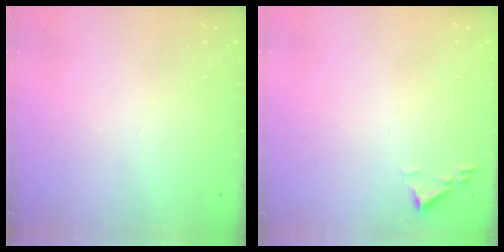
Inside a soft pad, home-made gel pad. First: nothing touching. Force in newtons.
{"total": 1.8, "press": 1.8, "slide": 0.3}